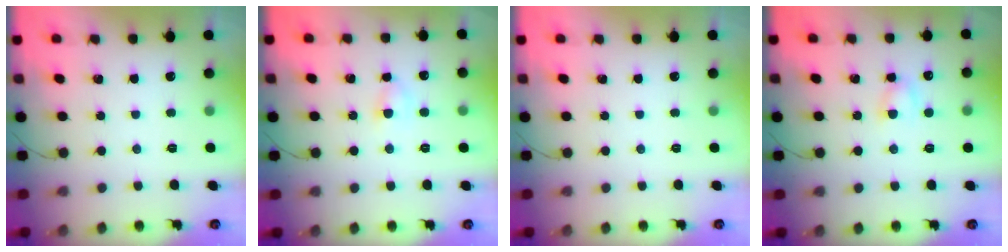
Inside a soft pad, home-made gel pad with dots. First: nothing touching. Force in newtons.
{"total": 3.5, "press": 3.3, "slide": 1.3}
{"total": 0.0}
{"total": 3.8, "press": 3.6, "slide": 1.3}